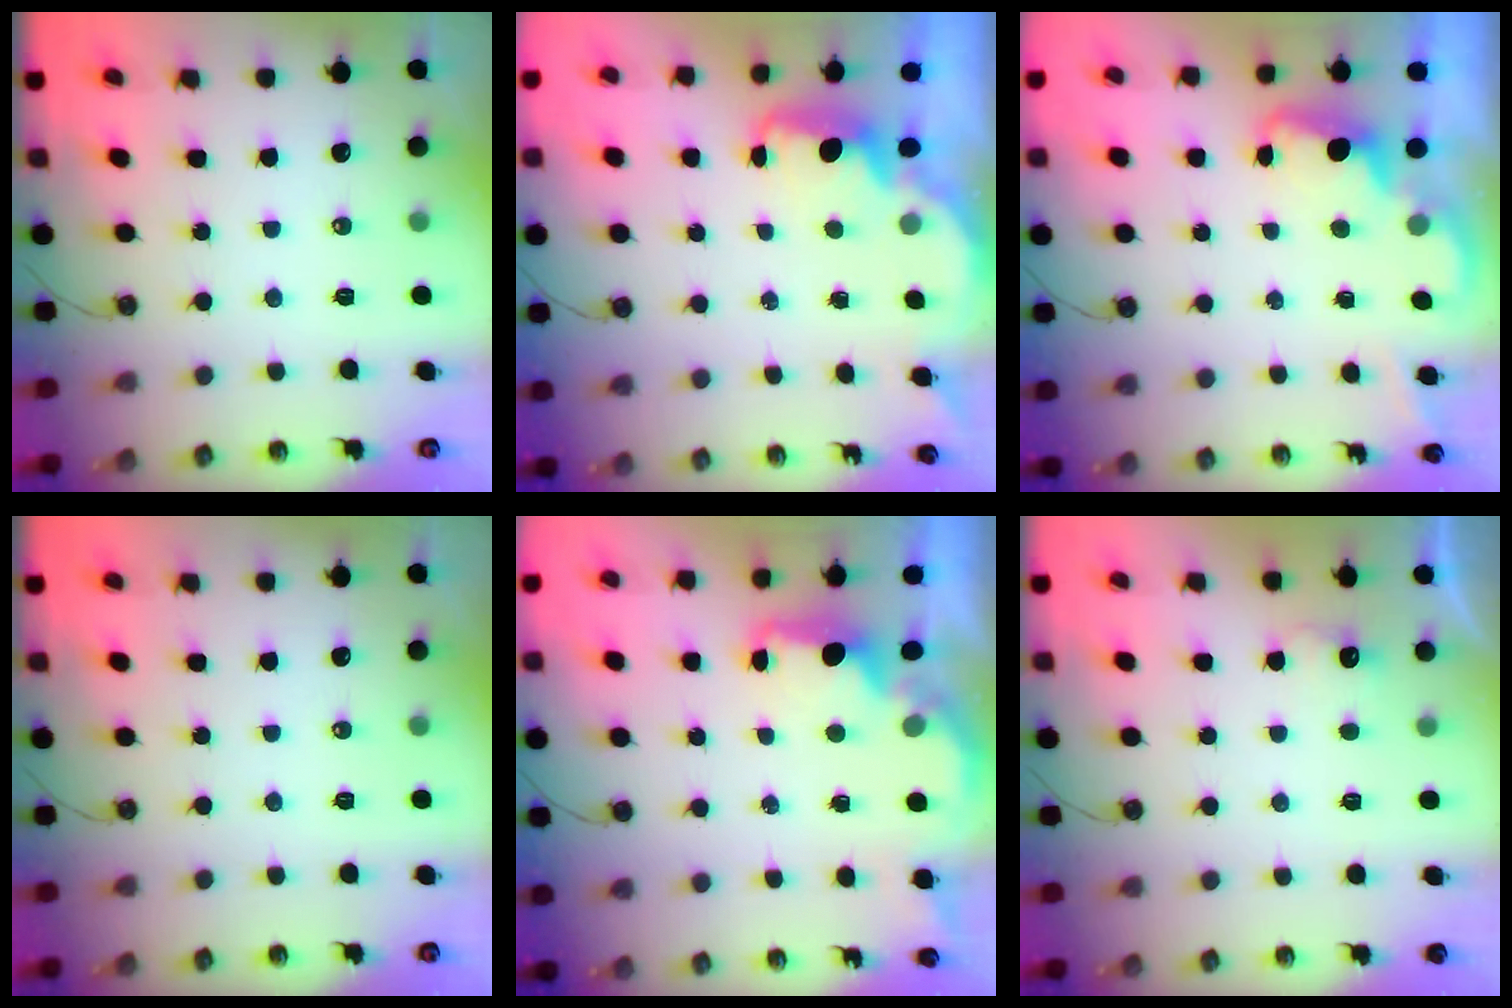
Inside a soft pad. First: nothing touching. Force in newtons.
{"total": 2.3, "press": 2.2, "slide": 0.6}
{"total": 2.0, "press": 2.0, "slide": 0.6}
{"total": 0.0}
{"total": 2.0, "press": 1.8, "slide": 0.7}
{"total": 5.2, "press": 5.1, "slide": 0.8}